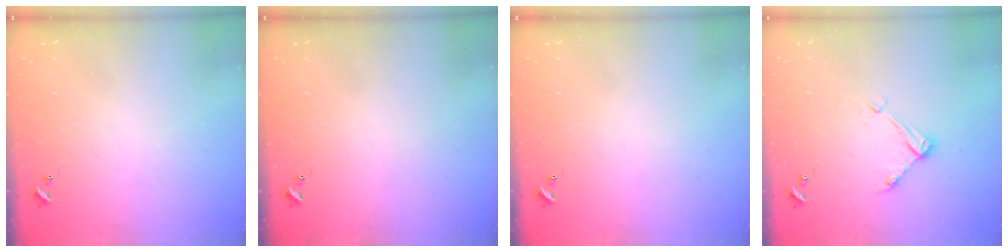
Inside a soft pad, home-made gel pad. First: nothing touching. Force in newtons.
{"total": 0.0}
{"total": 0.0}
{"total": 6.5, "press": 6.4, "slide": 0.5}